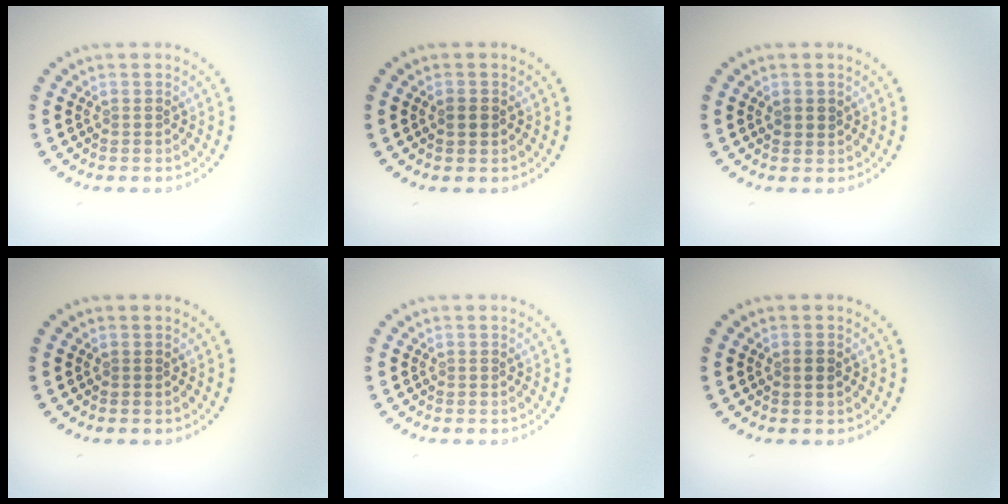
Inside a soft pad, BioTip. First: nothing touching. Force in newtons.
{"total": 1.0, "press": 1.0, "slide": 0.0}
{"total": 1.2, "press": 1.2, "slide": 0.4}
{"total": 0.0}
{"total": 0.0}
{"total": 0.9, "press": 0.8, "slide": 0.3}